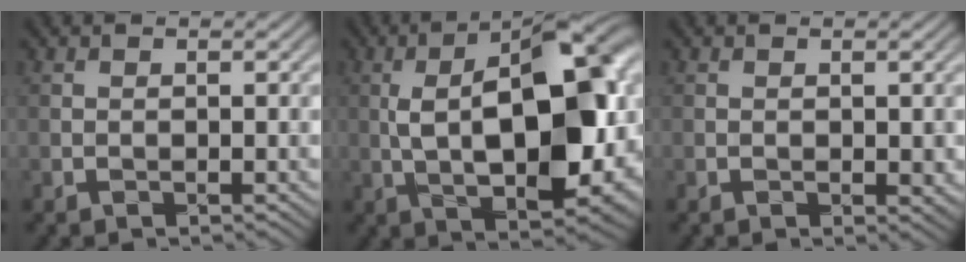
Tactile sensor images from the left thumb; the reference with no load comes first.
{"total": 15.7, "force": [1.1, 6.7, 14.1], "torque": [-0.221, 0.002, 0.023]}
{"total": 1.5, "force": [-0.2, 0.9, 1.2], "torque": [-0.014, -0.005, 0.000]}